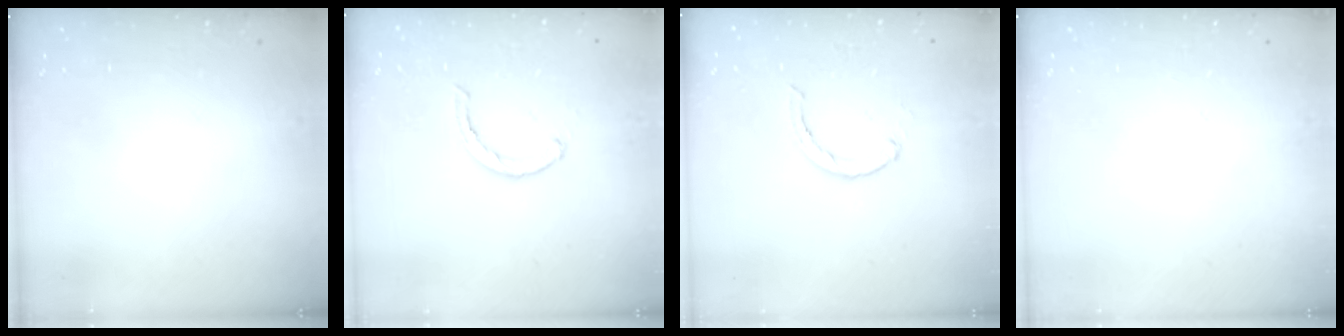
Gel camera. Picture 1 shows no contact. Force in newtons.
{"total": 3.1, "press": 3.0, "slide": 0.5}
{"total": 3.0, "press": 3.0, "slide": 0.4}
{"total": 0.0}